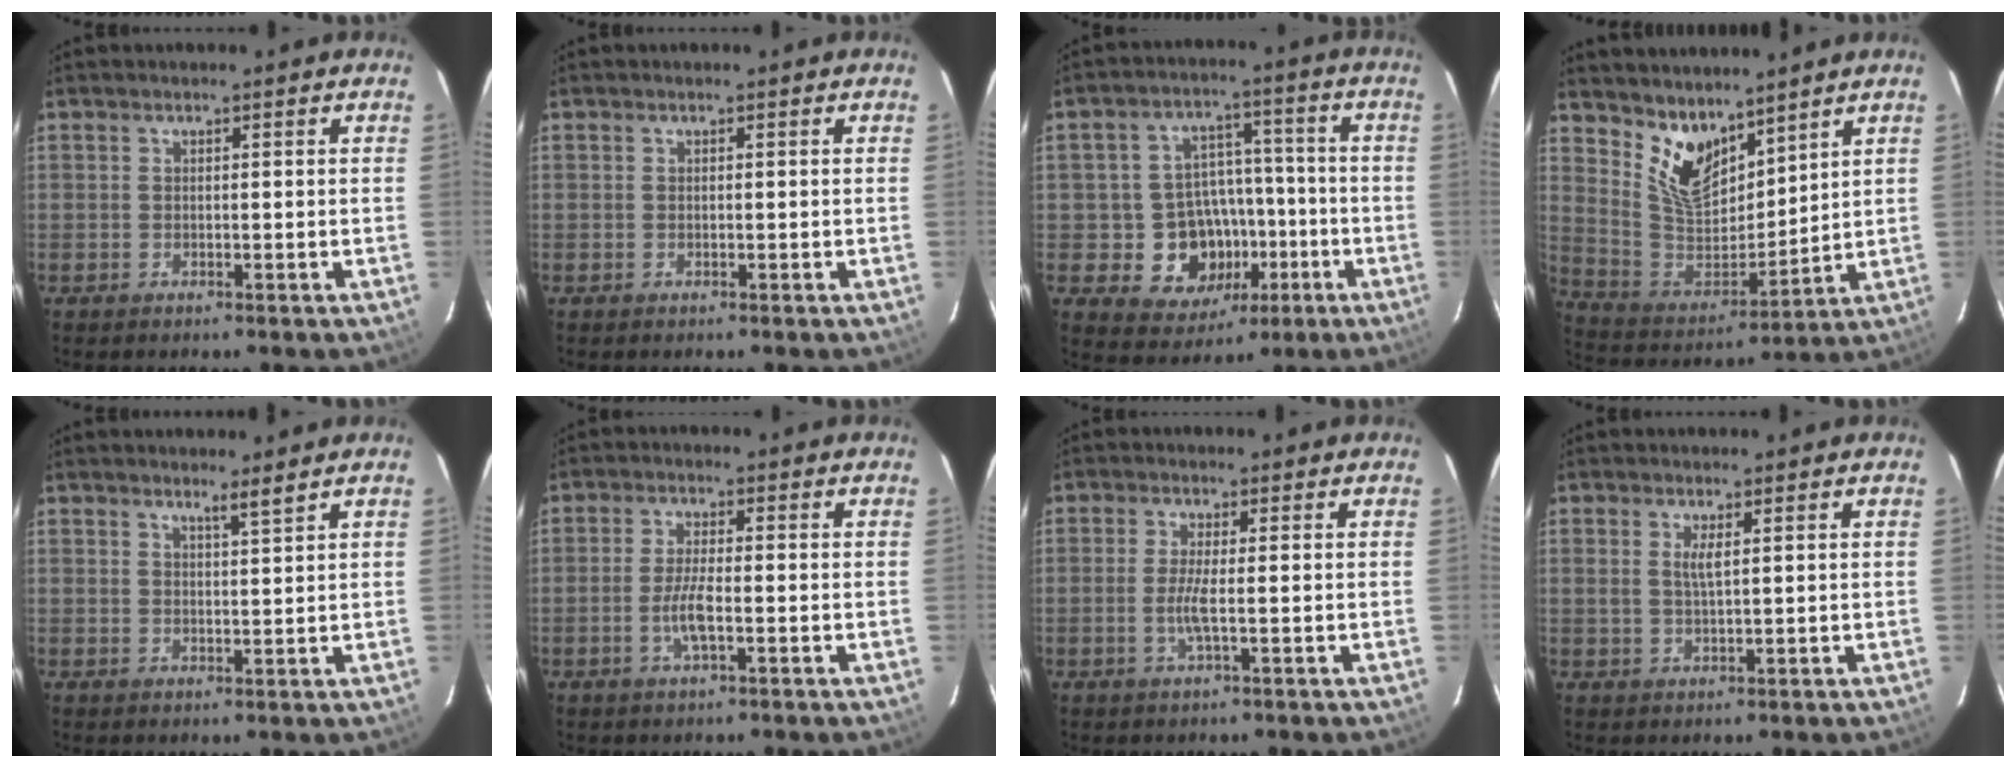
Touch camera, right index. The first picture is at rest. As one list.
[{"total": 0.0}, {"total": 12.6, "force": [-3.9, 10.9, 5.0], "torque": [-0.109, 0.032, -0.035]}, {"total": 12.0, "force": [8.5, 6.2, 5.9], "torque": [-0.118, -0.005, 0.174]}, {"total": 2.2, "force": [1.8, -0.5, 1.2], "torque": [-0.024, -0.009, 0.027]}, {"total": 4.6, "force": [-1.6, 0.8, 4.2], "torque": [-0.085, -0.003, -0.031]}, {"total": 3.3, "force": [-0.8, -0.2, 3.2], "torque": [-0.066, -0.005, -0.019]}, {"total": 2.3, "force": [0.8, 0.3, 2.2], "torque": [-0.042, -0.001, 0.014]}]